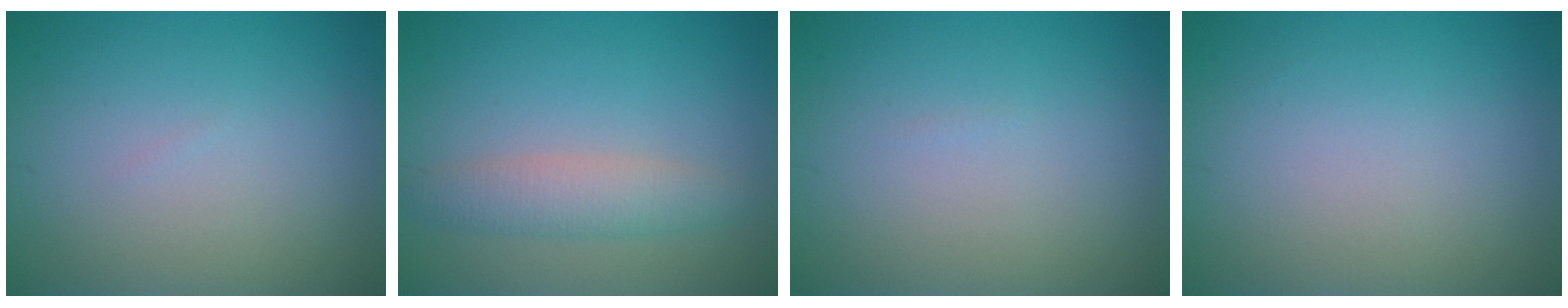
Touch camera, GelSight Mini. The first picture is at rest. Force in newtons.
{"total": 3.0, "press": 3.0, "slide": 0.0}
{"total": 0.0}
{"total": 0.0}